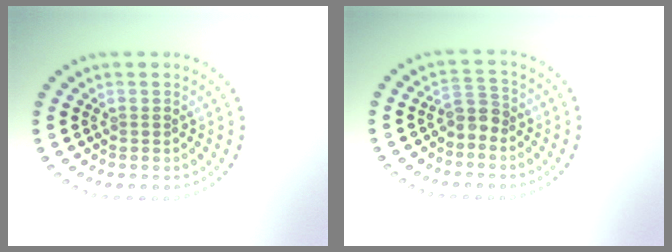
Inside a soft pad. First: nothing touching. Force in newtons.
{"total": 1.9, "press": 1.6, "slide": 1.1}